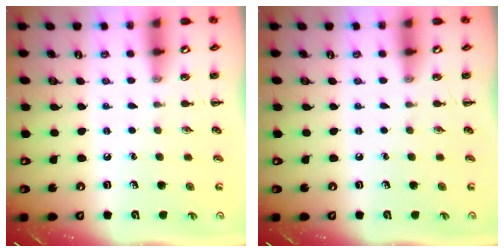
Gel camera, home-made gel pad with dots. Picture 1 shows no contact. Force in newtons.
{"total": 0.0}